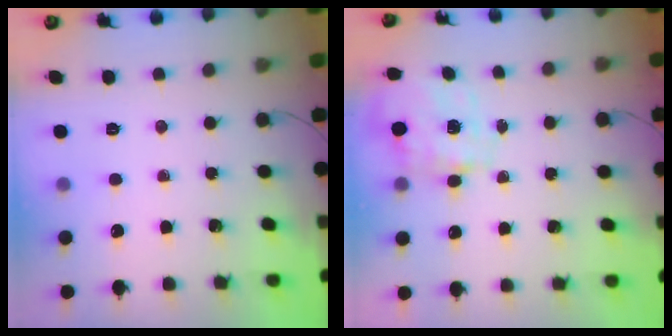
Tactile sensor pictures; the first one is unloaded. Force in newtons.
{"total": 4.0, "press": 3.9, "slide": 0.8}